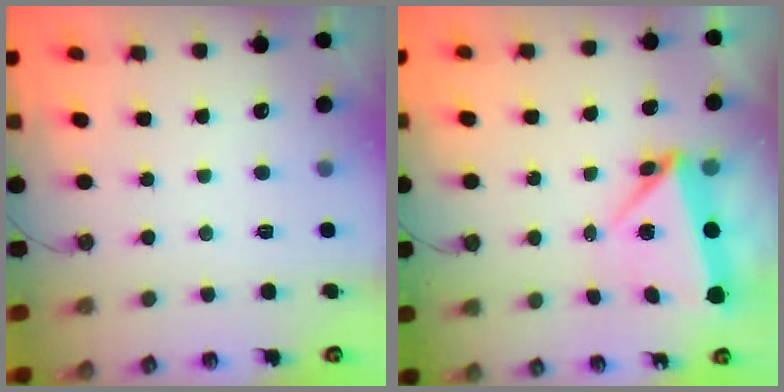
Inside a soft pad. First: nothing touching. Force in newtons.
{"total": 5.7, "press": 5.7, "slide": 0.3}